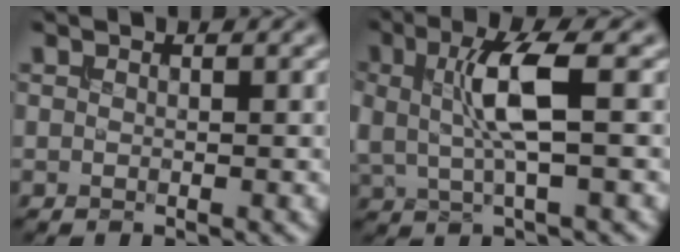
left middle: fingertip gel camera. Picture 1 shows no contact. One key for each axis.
{"total": 5.1, "fx": 0.8, "fy": 1.3, "fz": 4.8, "tx": -0.104, "ty": 0.004, "tz": 0.017}